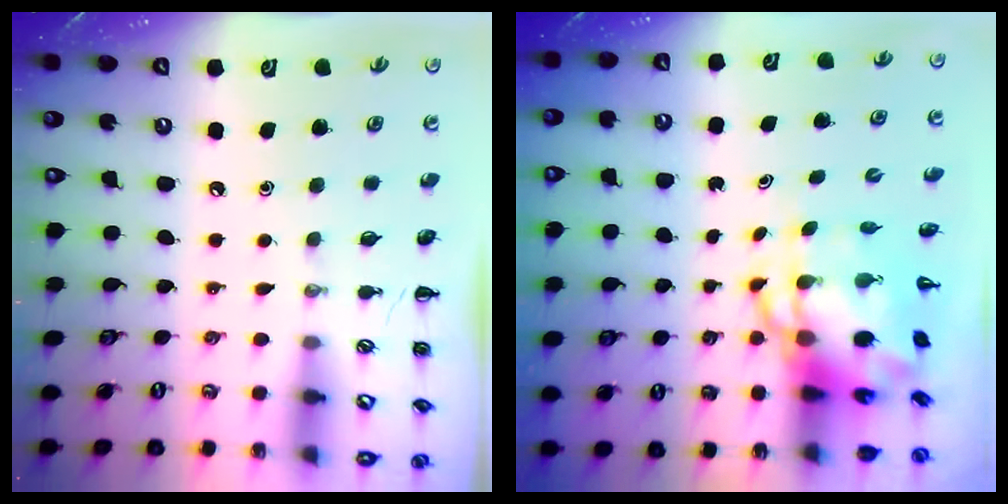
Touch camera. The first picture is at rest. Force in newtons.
{"total": 8.3, "press": 8.0, "slide": 2.2}